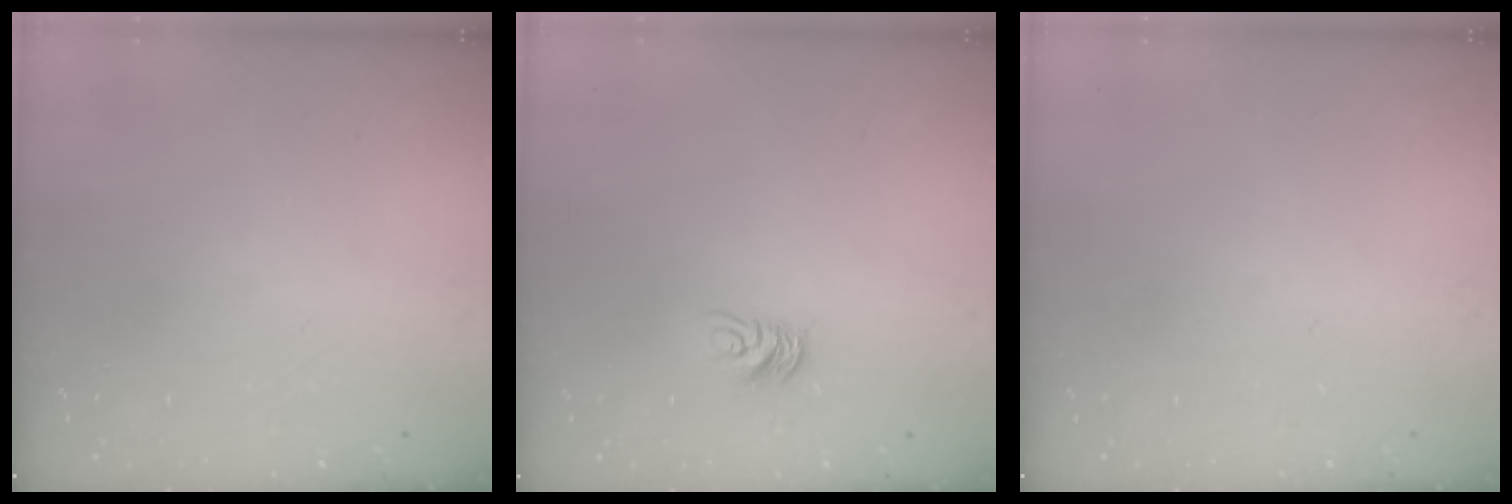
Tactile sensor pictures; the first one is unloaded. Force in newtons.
{"total": 7.5, "press": 7.5, "slide": 0.5}
{"total": 0.0}